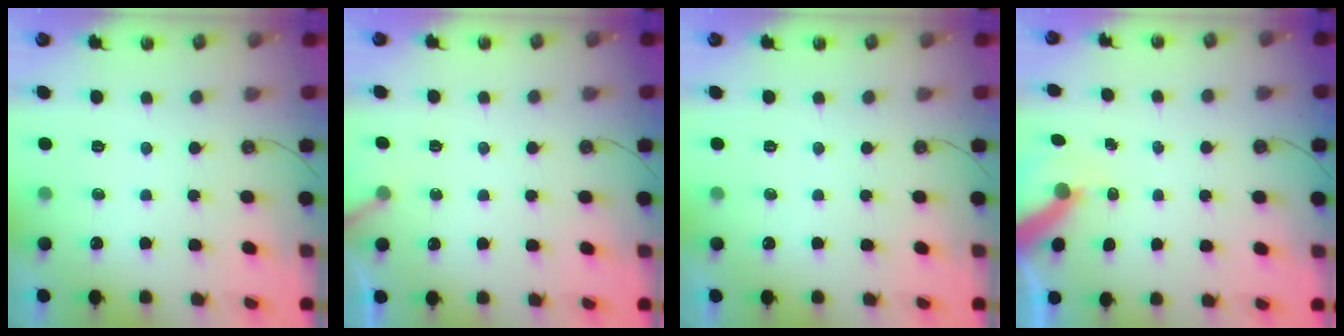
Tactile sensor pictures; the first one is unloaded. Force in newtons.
{"total": 2.8, "press": 2.8, "slide": 0.2}
{"total": 0.0}
{"total": 6.4, "press": 6.4, "slide": 0.6}